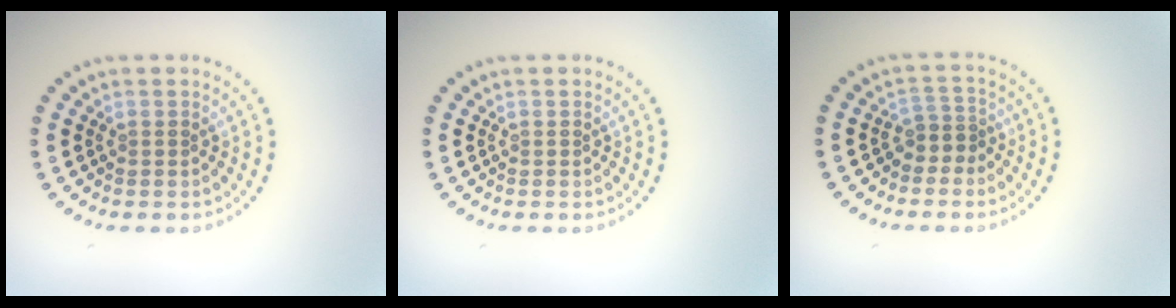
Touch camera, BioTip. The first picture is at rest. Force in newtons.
{"total": 0.0}
{"total": 1.8, "press": 1.3, "slide": 1.2}